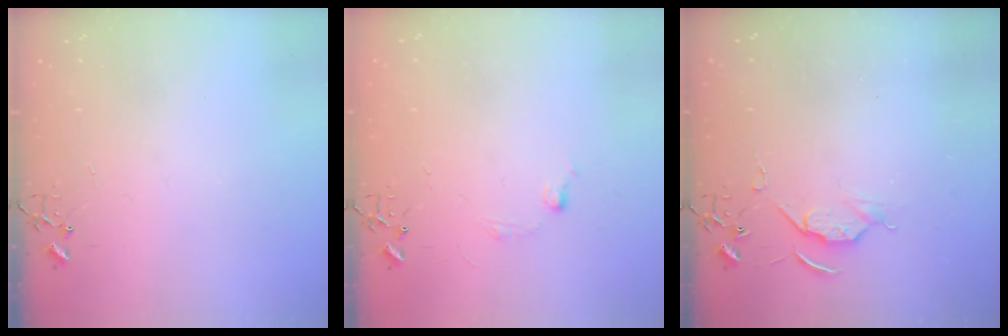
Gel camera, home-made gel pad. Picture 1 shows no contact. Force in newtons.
{"total": 5.8, "press": 5.7, "slide": 0.7}
{"total": 5.2, "press": 5.2, "slide": 0.7}